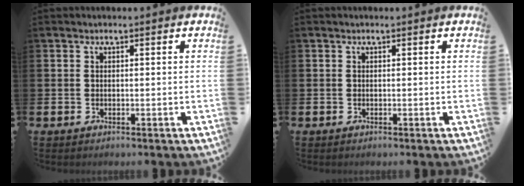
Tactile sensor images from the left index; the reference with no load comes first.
{"total": 0.0}